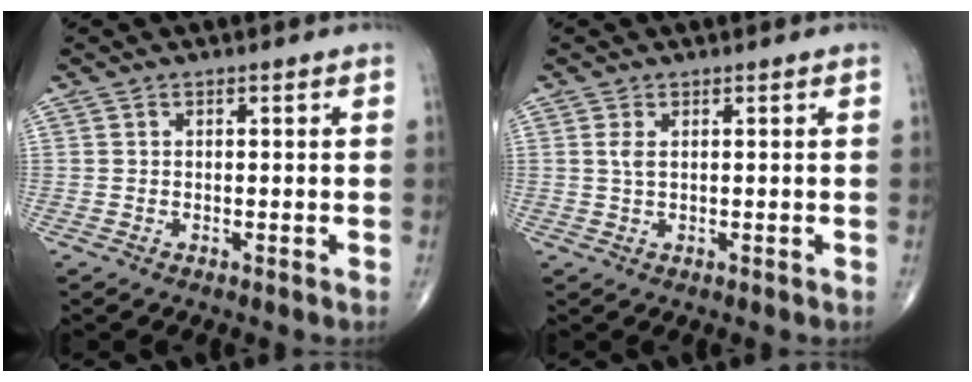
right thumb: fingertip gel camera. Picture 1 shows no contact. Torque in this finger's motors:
{"motor_torque": [-0.27, 0.70, 0.32, 0.07, 0.00]}